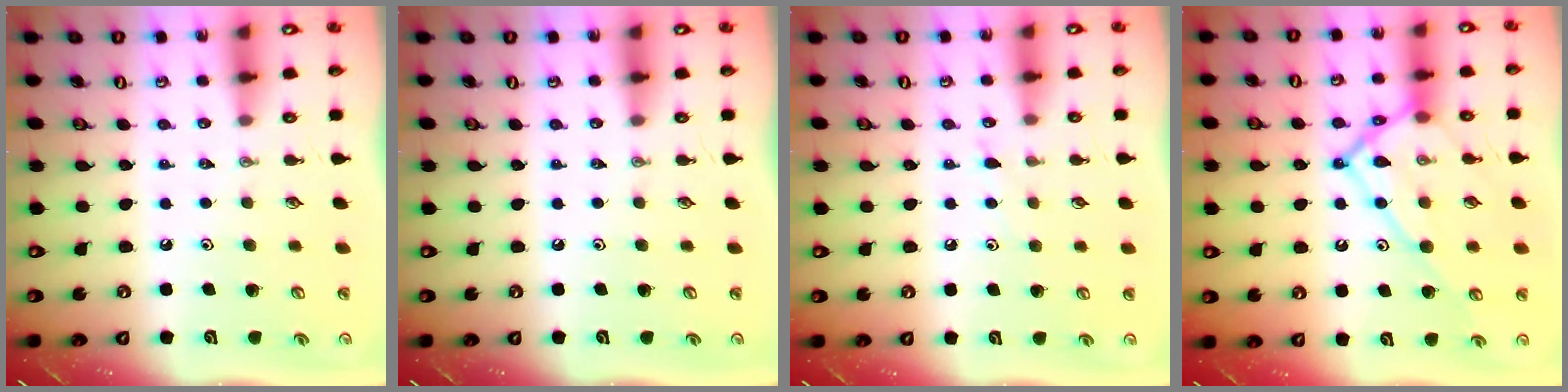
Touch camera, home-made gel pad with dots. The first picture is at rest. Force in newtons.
{"total": 0.0}
{"total": 6.5, "press": 6.5, "slide": 0.7}
{"total": 17.1, "press": 17.0, "slide": 2.0}